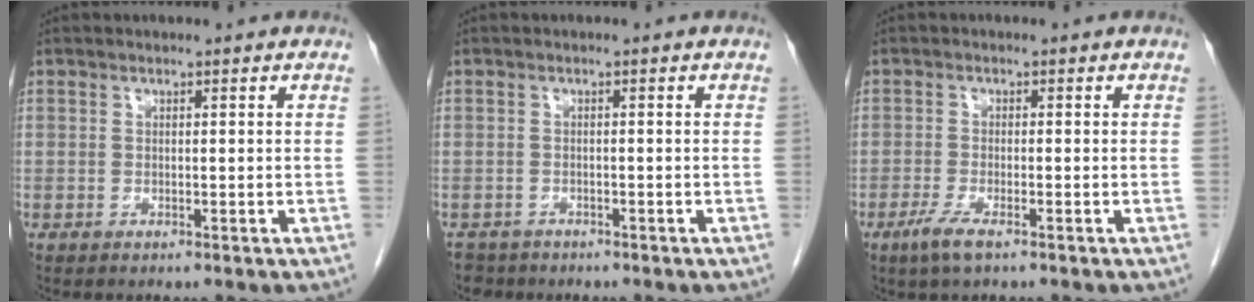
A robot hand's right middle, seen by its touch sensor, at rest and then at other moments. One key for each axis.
{"total": 2.6, "fx": -2.1, "fy": 1.4, "fz": -0.3, "tx": -0.001, "ty": 0.002, "tz": -0.036}
{"total": 3.2, "fx": -2.0, "fy": 0.4, "fz": 2.5, "tx": -0.058, "ty": -0.009, "tz": -0.040}